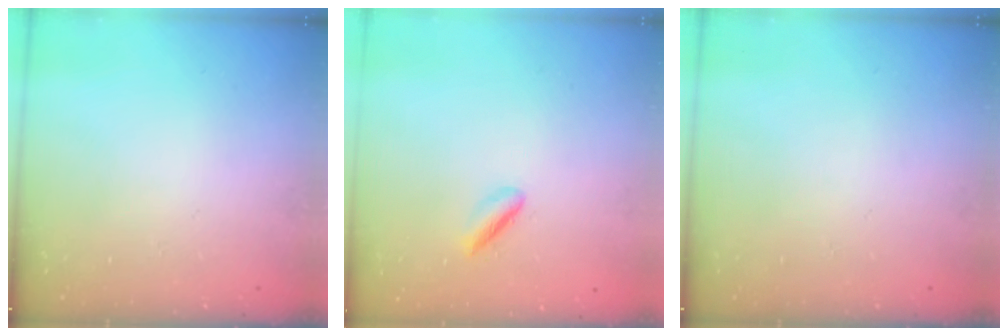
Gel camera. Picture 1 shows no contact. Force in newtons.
{"total": 2.2, "press": 2.0, "slide": 1.0}
{"total": 0.0}